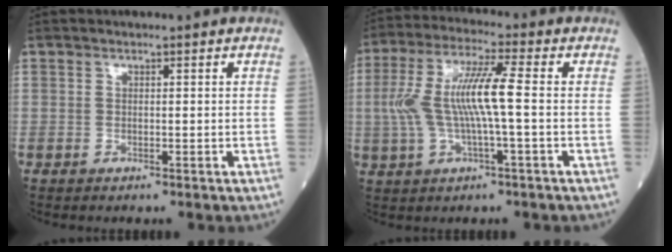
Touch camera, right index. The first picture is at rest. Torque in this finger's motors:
{"motor_torque": [0.64, -0.03, 0.28, 0.21]}